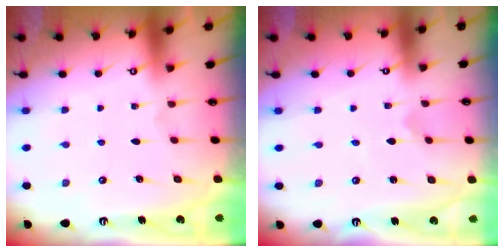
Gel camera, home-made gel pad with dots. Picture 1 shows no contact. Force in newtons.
{"total": 0.0}